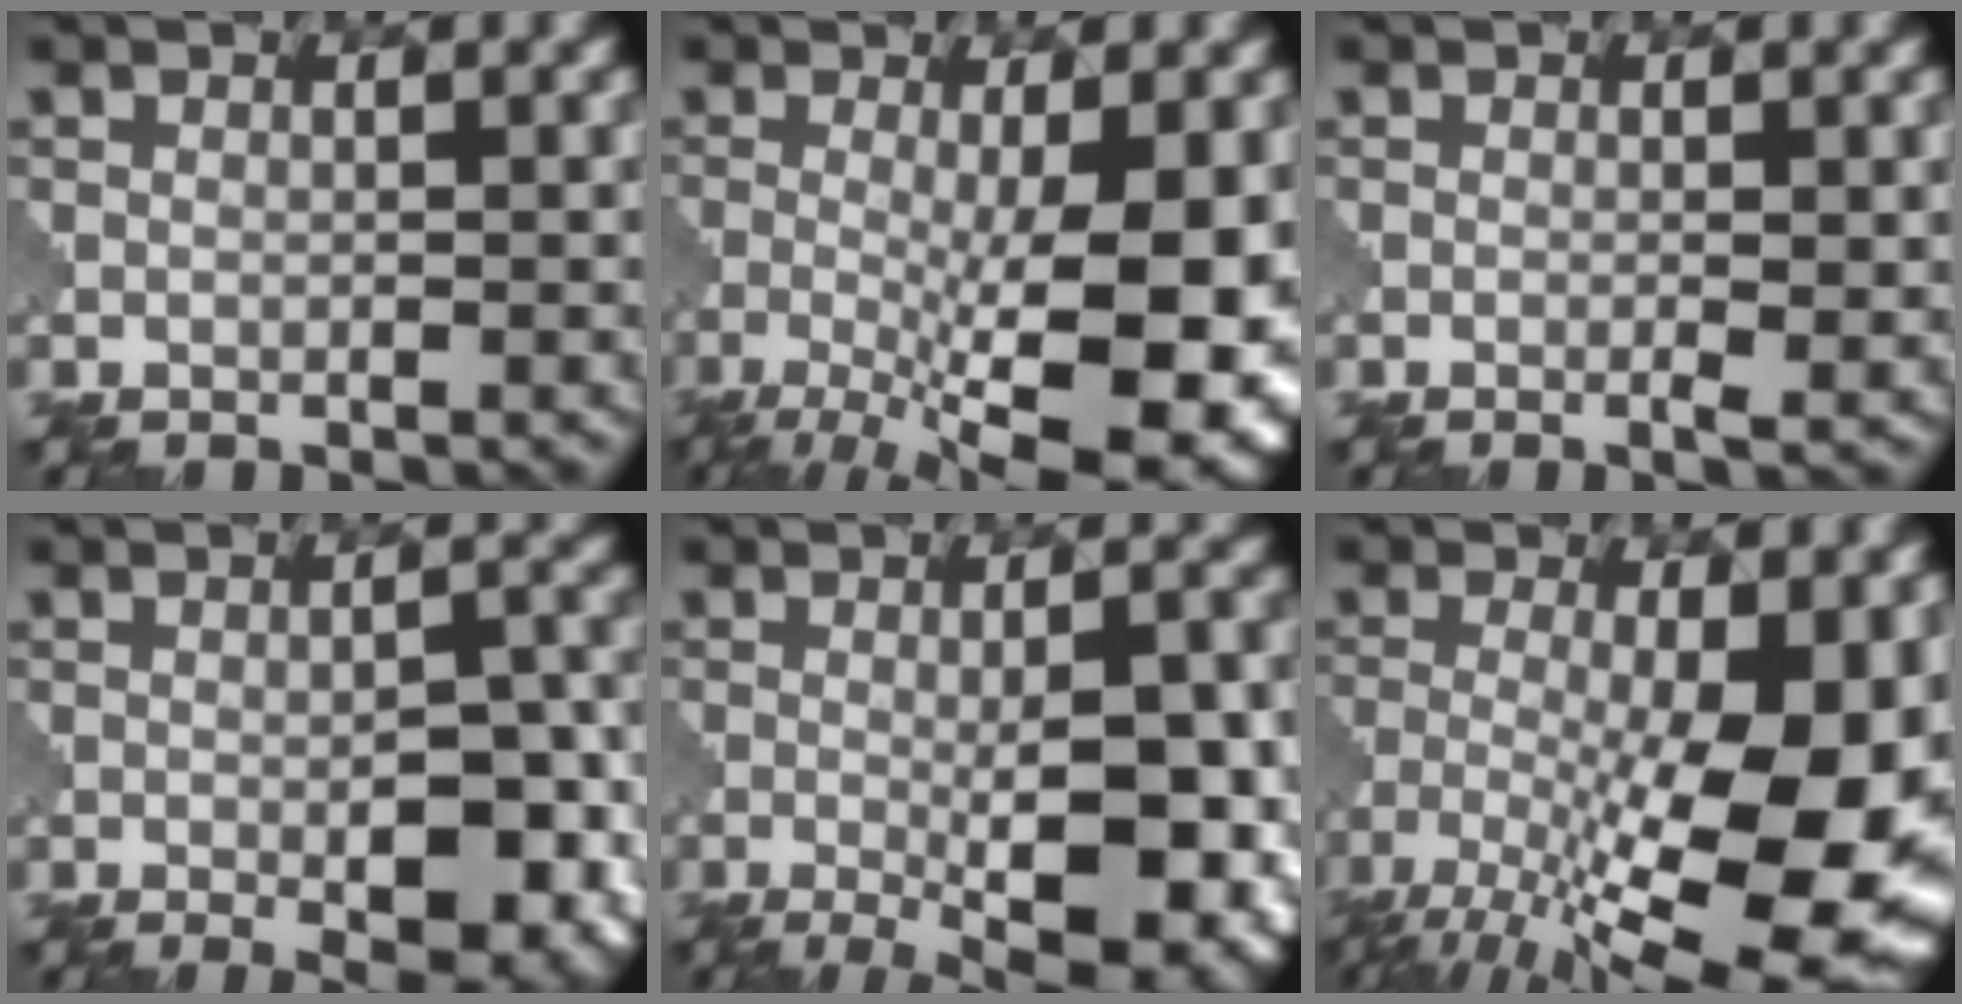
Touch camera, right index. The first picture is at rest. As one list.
[{"total": 13.1, "force": [-3.1, 4.2, 12.0], "torque": [-0.172, -0.018, -0.037]}, {"total": 1.6, "force": [-0.2, 0.2, 1.6], "torque": [-0.027, -0.003, -0.006]}, {"total": 7.0, "force": [-2.2, 2.6, 6.1], "torque": [-0.083, -0.003, -0.028]}, {"total": 11.7, "force": [-2.7, 3.8, 10.7], "torque": [-0.129, -0.007, -0.033]}, {"total": 16.6, "force": [-5.6, 6.0, 14.4], "torque": [-0.235, -0.021, -0.079]}]